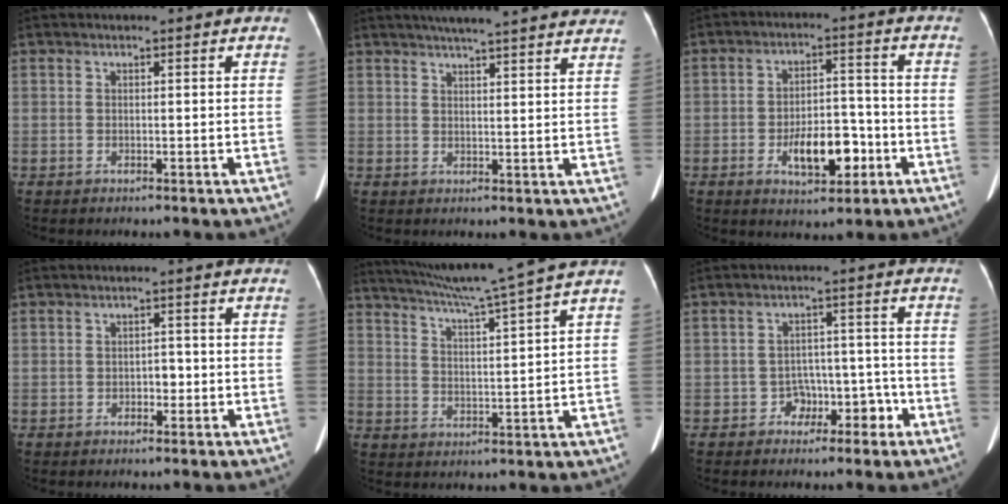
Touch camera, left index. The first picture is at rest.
{"total": 19.1, "force": [17.0, 1.3, 8.6], "torque": [-0.122, 0.017, 0.204]}
{"total": 8.5, "force": [-3.3, 3.9, 6.7], "torque": [-0.115, 0.011, -0.052]}
{"total": 1.9, "force": [-0.7, 1.2, 1.2], "torque": [-0.015, 0.005, -0.012]}
{"total": 12.8, "force": [10.9, -2.8, 6.2], "torque": [-0.112, -0.012, 0.163]}
{"total": 4.7, "force": [-2.6, 3.5, 1.7], "torque": [-0.013, 0.028, -0.035]}